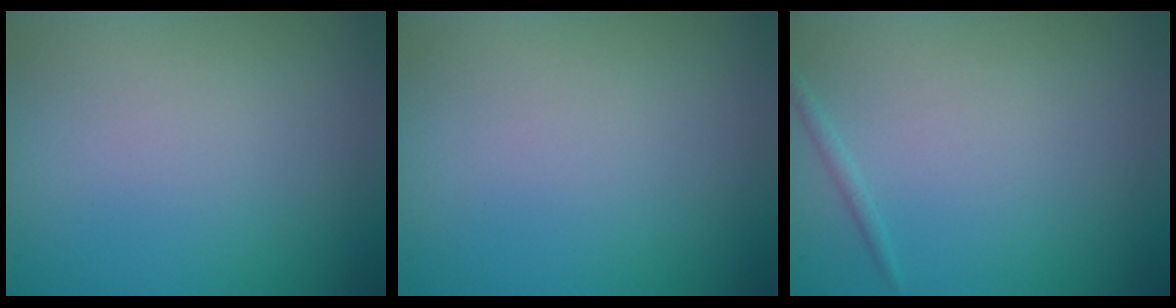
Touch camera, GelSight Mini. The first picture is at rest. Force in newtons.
{"total": 0.0}
{"total": 0.6, "press": 0.6, "slide": 0.0}